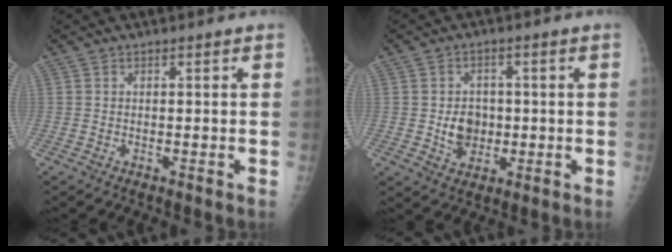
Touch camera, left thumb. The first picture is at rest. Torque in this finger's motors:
{"motor_torque": [0.82, 1.02, 0.41, -0.04, 0.05]}